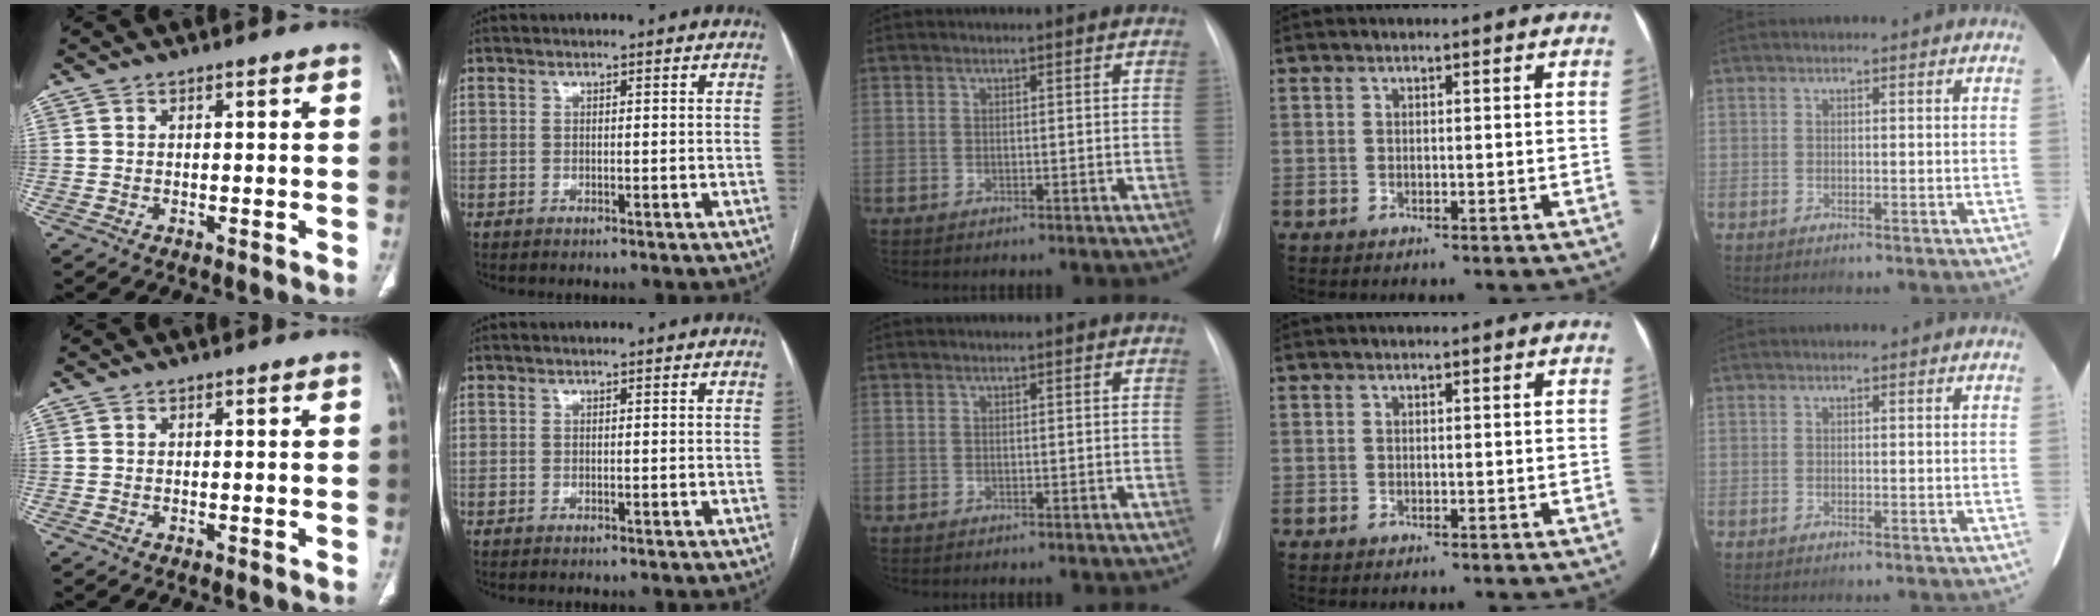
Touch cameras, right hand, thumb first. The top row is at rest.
{}